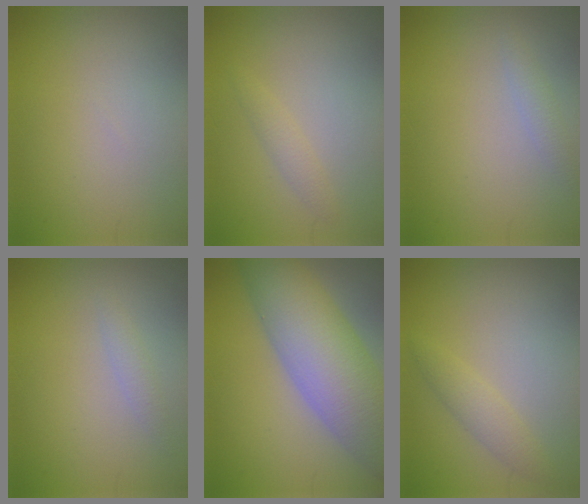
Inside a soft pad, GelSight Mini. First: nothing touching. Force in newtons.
{"total": 1.1, "press": 1.1, "slide": 0.1}
{"total": 1.0, "press": 1.0, "slide": 0.0}
{"total": 0.9, "press": 0.9, "slide": 0.1}
{"total": 9.2, "press": 9.2, "slide": 0.3}
{"total": 1.8, "press": 1.8, "slide": 0.1}